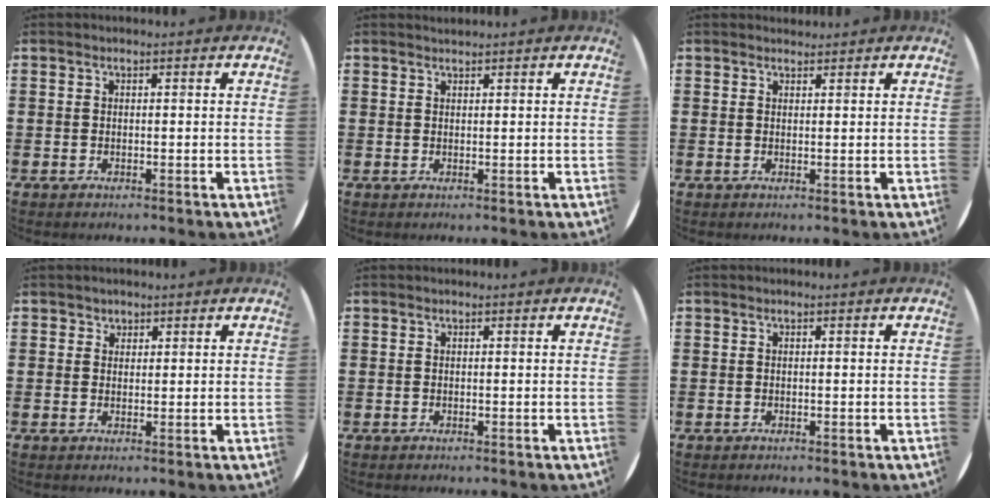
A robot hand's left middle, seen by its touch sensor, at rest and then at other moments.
{"total": 0.7, "force": [0.6, -0.1, -0.1], "torque": [0.004, 0.002, 0.012]}
{"total": 0.8, "force": [0.8, 0.2, -0.1], "torque": [0.009, -0.001, 0.014]}
{"total": 1.4, "force": [1.1, 0.9, 0.0], "torque": [0.015, -0.005, 0.018]}
{"total": 0.0}
{"total": 0.0}